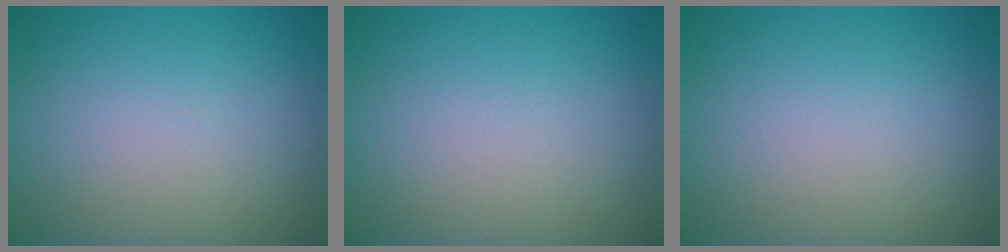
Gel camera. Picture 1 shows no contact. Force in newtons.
{"total": 0.0}
{"total": 0.0}